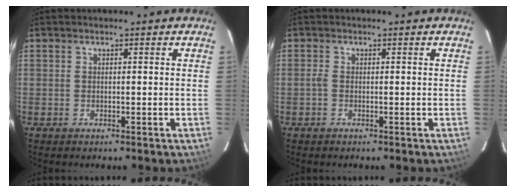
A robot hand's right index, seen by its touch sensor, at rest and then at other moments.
{"total": 0.9, "force": [-0.3, 0.4, 0.7], "torque": [-0.016, 0.002, -0.008]}